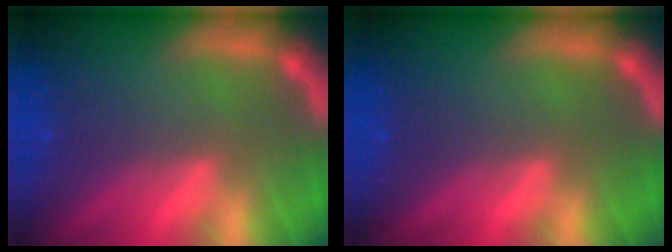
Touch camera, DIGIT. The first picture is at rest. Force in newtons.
{"total": 0.0}